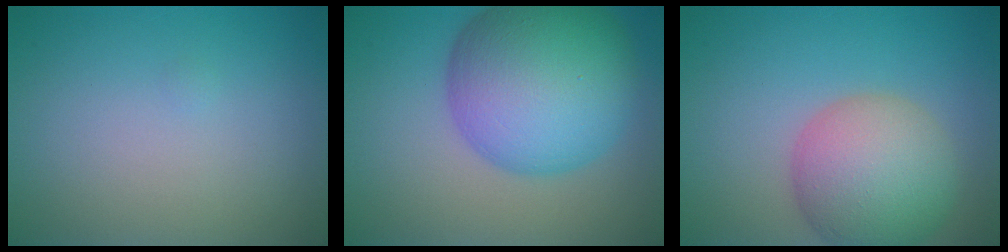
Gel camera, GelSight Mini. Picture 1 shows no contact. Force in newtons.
{"total": 12.5, "press": 12.5, "slide": 0.2}
{"total": 7.3, "press": 7.3, "slide": 0.4}